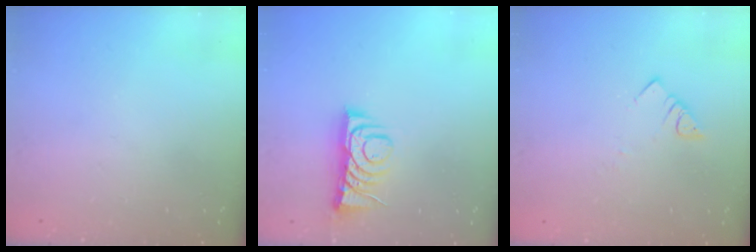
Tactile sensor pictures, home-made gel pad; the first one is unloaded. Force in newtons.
{"total": 7.4, "press": 7.4, "slide": 0.1}
{"total": 2.8, "press": 2.8, "slide": 0.2}